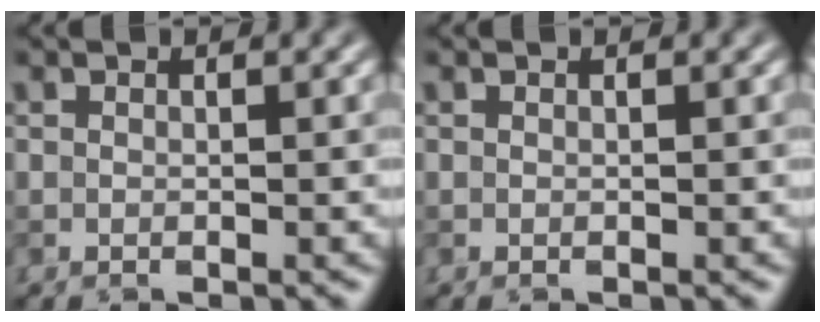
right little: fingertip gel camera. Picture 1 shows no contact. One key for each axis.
{"total": 0.0}